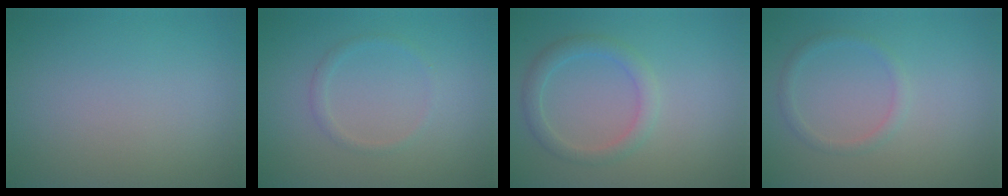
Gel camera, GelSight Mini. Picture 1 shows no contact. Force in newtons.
{"total": 1.0, "press": 1.0, "slide": 0.0}
{"total": 2.2, "press": 2.2, "slide": 0.1}
{"total": 1.2, "press": 1.2, "slide": 0.0}